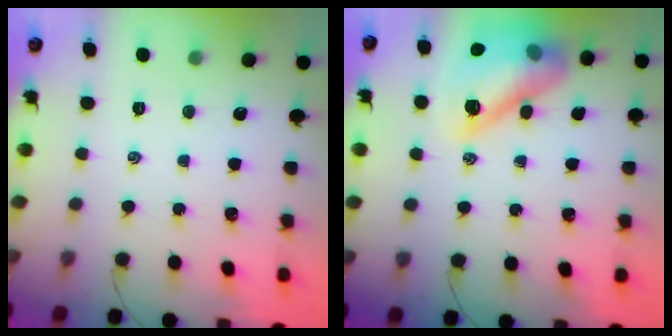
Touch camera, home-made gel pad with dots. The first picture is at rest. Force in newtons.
{"total": 16.6, "press": 16.5, "slide": 2.6}